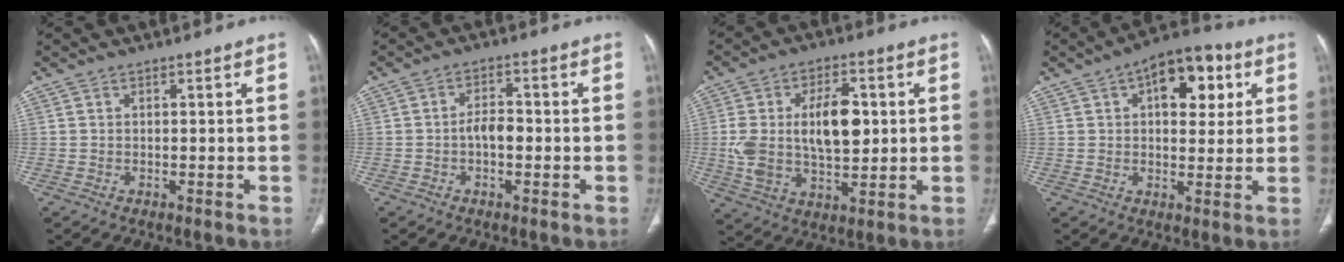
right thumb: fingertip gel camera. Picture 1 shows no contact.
{"total": 3.9, "force": [-0.8, 2.1, 3.2], "torque": [-0.049, 0.013, -0.018]}
{"total": 15.2, "force": [1.5, 8.3, 12.6], "torque": [-0.216, 0.007, 0.033]}
{"total": 12.8, "force": [4.4, 7.1, 9.7], "torque": [-0.096, 0.007, 0.059]}